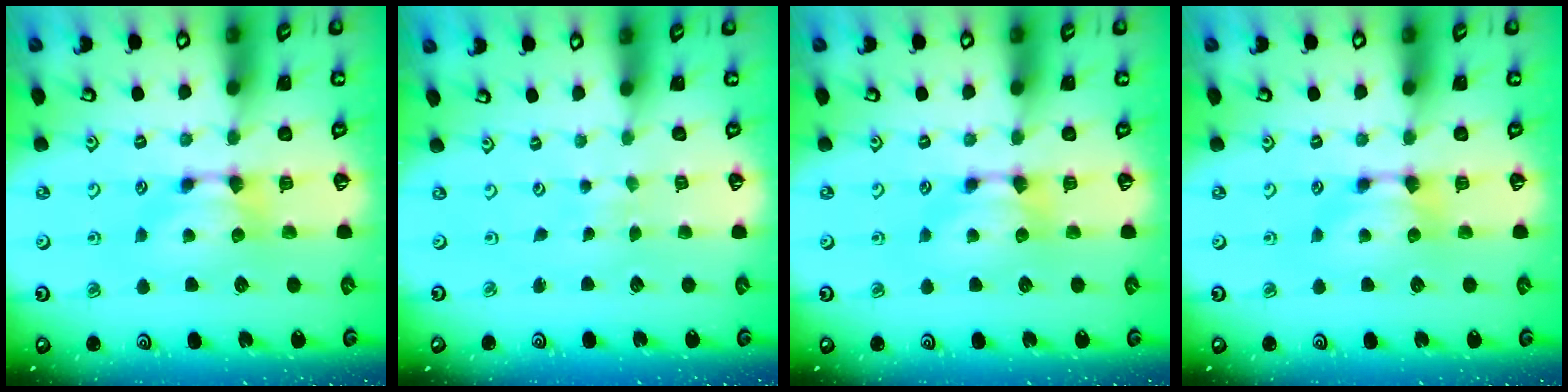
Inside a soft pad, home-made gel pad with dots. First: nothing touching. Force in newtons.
{"total": 5.6, "press": 5.6, "slide": 0.2}
{"total": 0.0}
{"total": 0.0}